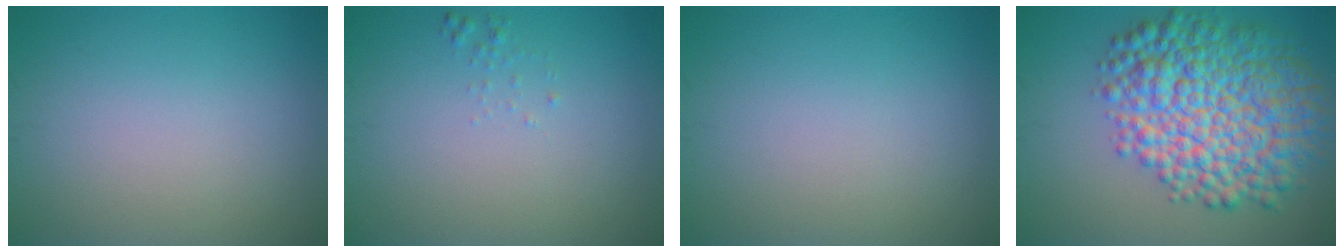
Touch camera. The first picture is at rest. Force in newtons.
{"total": 0.5, "press": 0.5, "slide": 0.0}
{"total": 0.0}
{"total": 11.1, "press": 11.1, "slide": 0.2}